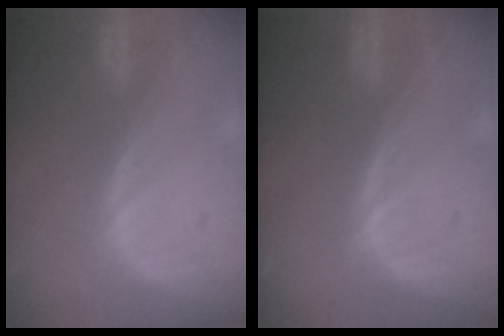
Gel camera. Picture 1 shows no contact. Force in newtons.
{"total": 0.0}